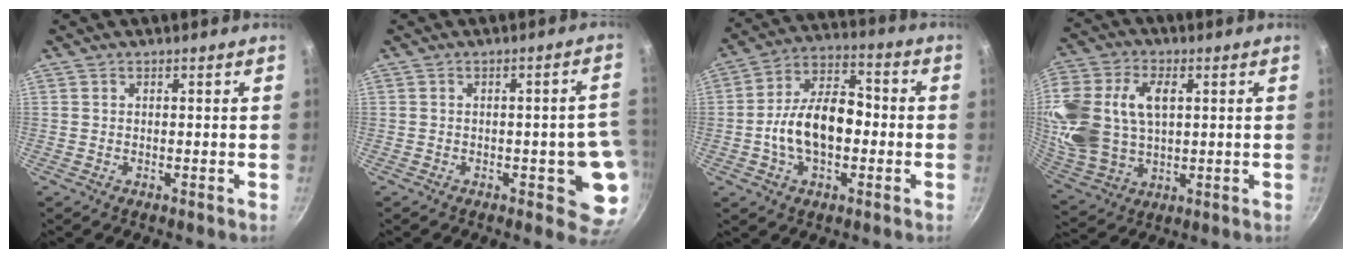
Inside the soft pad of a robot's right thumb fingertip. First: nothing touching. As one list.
[{"total": 9.0, "force": [-1.9, 3.5, 8.1], "torque": [-0.047, 0.011, -0.020]}, {"total": 14.3, "force": [-2.0, 8.8, 11.1], "torque": [-0.161, 0.041, -0.048]}, {"total": 22.2, "force": [4.7, 15.0, 15.7], "torque": [-0.353, 0.010, 0.094]}]